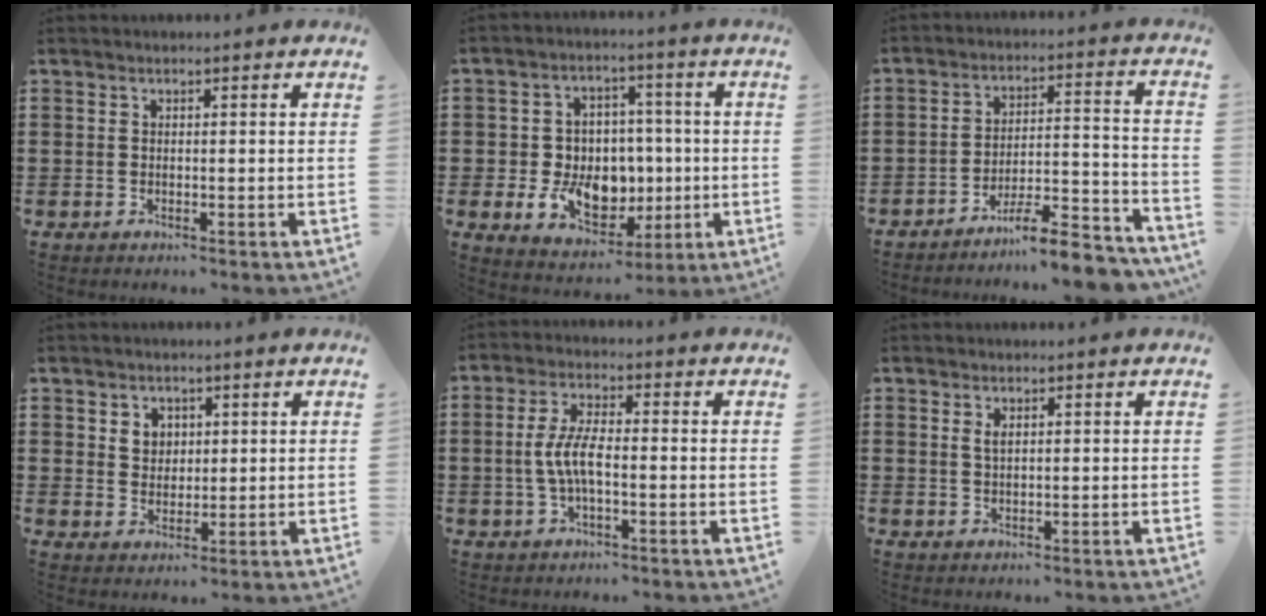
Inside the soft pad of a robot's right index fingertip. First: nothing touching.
{"total": 10.2, "force": [-1.4, 7.9, 6.3], "torque": [-0.122, 0.016, -0.014]}
{"total": 8.6, "force": [-7.6, 0.7, 3.8], "torque": [-0.049, 0.017, -0.141]}
{"total": 2.9, "force": [1.4, 2.4, 0.7], "torque": [-0.023, 0.009, 0.025]}
{"total": 5.5, "force": [-0.9, 1.8, 5.1], "torque": [-0.119, -0.004, -0.025]}
{"total": 1.3, "force": [0.6, 0.5, 1.0], "torque": [-0.022, 0.003, 0.009]}